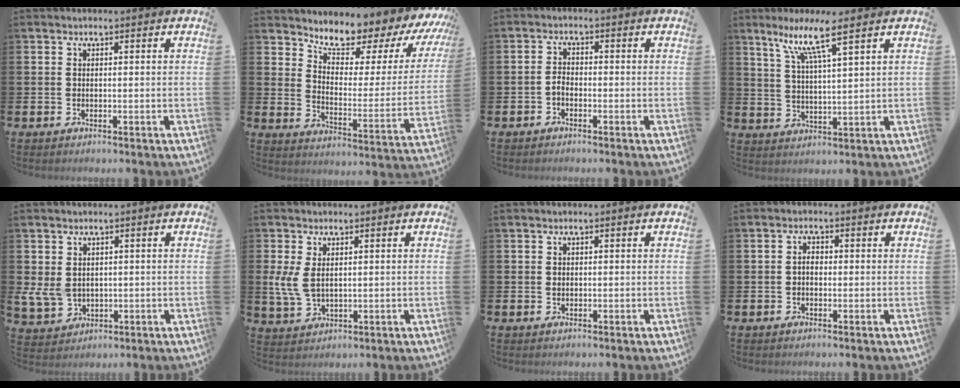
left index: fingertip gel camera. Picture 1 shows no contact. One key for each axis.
{"total": 7.8, "fx": 7.4, "fy": 2.0, "fz": 1.9, "tx": -0.062, "ty": -0.067, "tz": 0.120}
{"total": 1.5, "fx": -0.9, "fy": 0.8, "fz": 0.8, "tx": -0.009, "ty": 0.000, "tz": -0.021}
{"total": 8.0, "fx": 5.9, "fy": 0.5, "fz": 5.3, "tx": -0.112, "ty": -0.019, "tz": 0.099}
{"total": 3.2, "fx": 1.3, "fy": 2.6, "fz": 1.5, "tx": -0.023, "ty": -0.003, "tz": 0.021}
{"total": 4.3, "fx": 1.2, "fy": 2.6, "fz": 3.2, "tx": -0.066, "ty": 0.003, "tz": 0.019}
{"total": 0.6, "fx": 0.2, "fy": 0.5, "fz": 0.2, "tx": 0.011, "ty": -0.002, "tz": 0.000}
{"total": 1.9, "fx": -0.1, "fy": 1.3, "fz": 1.4, "tx": -0.015, "ty": 0.002, "tz": -0.006}